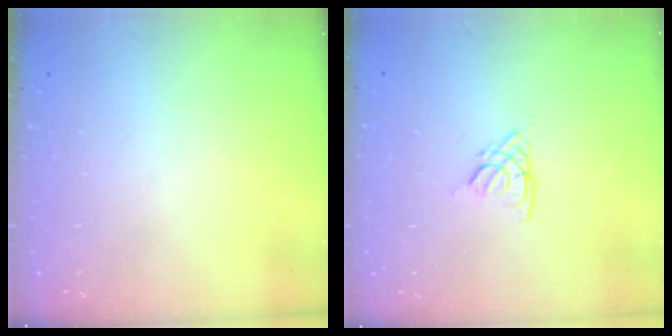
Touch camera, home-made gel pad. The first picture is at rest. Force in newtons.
{"total": 2.2, "press": 2.1, "slide": 0.5}